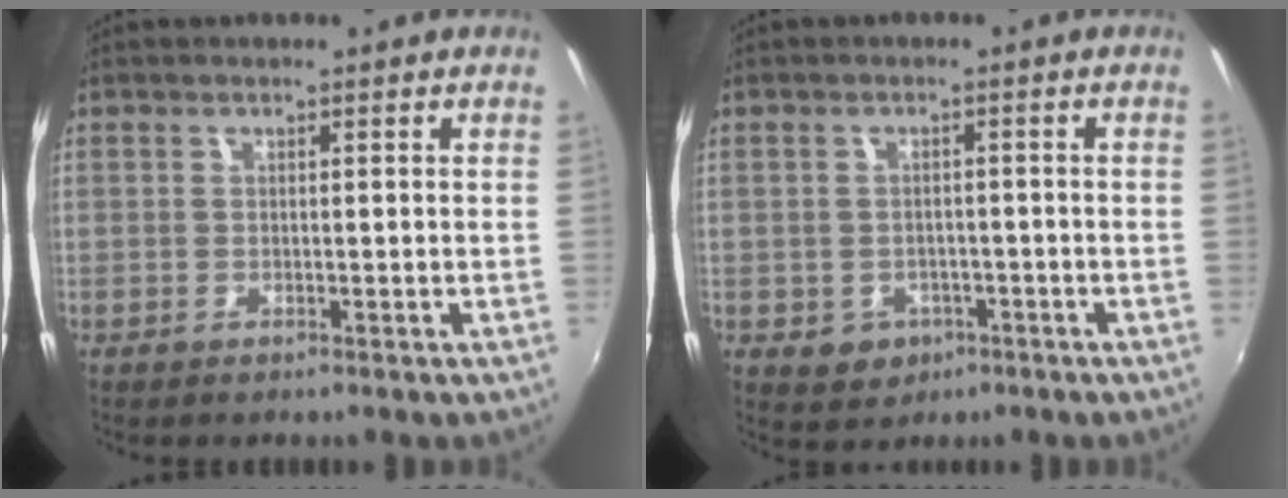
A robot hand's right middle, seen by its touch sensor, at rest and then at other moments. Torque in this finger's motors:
{"motor_torque": [0.49, -0.48, 0.02, 0.00]}